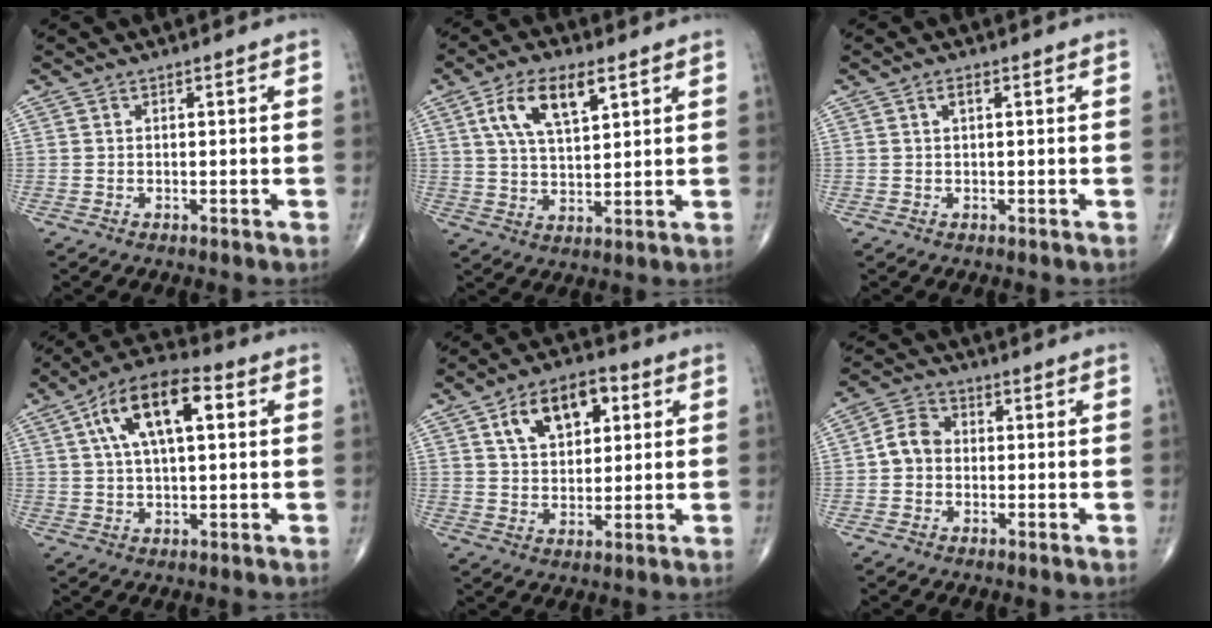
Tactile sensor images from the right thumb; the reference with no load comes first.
{"total": 10.7, "force": [4.8, 4.7, 8.4], "torque": [-0.151, -0.011, 0.091]}
{"total": 1.4, "force": [0.5, 0.4, 1.2], "torque": [-0.023, 0.004, 0.007]}
{"total": 14.1, "force": [4.1, 6.1, 12.0], "torque": [-0.207, 0.022, 0.064]}
{"total": 12.1, "force": [4.6, 7.1, 8.6], "torque": [-0.112, 0.000, 0.073]}
{"total": 5.1, "force": [-0.4, 4.2, 2.8], "torque": [-0.041, 0.018, -0.018]}